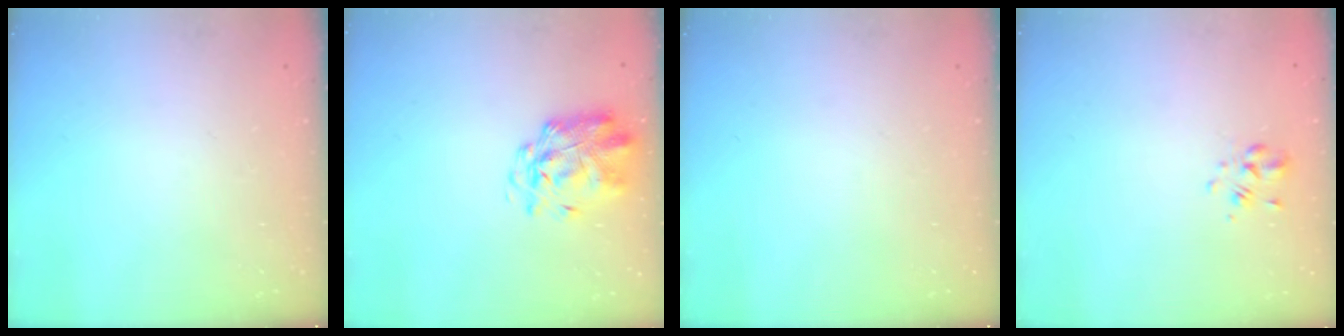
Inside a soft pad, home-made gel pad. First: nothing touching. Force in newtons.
{"total": 3.0, "press": 2.9, "slide": 0.7}
{"total": 0.0}
{"total": 2.1, "press": 1.9, "slide": 0.7}